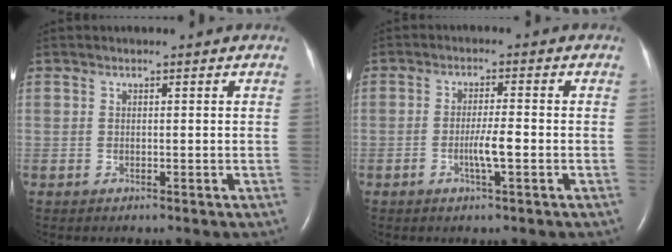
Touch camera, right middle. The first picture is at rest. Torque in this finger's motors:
{"motor_torque": [0.12, 0.06, 0.09, 0.06]}